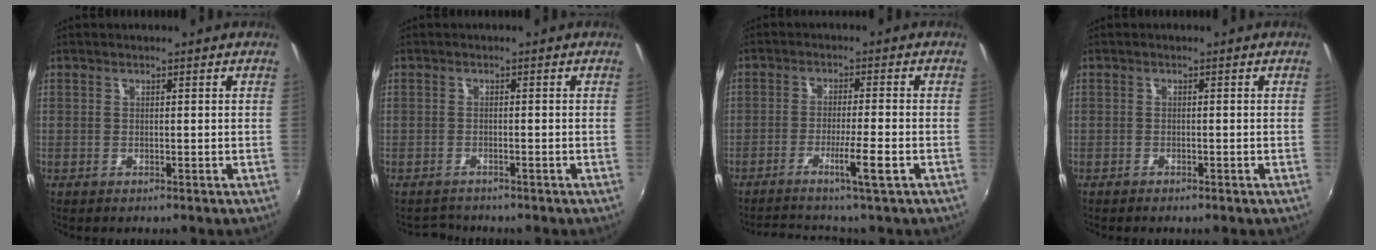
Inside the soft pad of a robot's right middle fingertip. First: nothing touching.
{"total": 2.1, "force": [-2.0, 0.4, 0.1], "torque": [-0.011, -0.001, -0.035]}
{"total": 5.6, "force": [-3.8, -0.5, 4.0], "torque": [-0.083, -0.004, -0.066]}
{"total": 1.2, "force": [-1.0, 0.3, 0.5], "torque": [-0.014, -0.003, -0.016]}